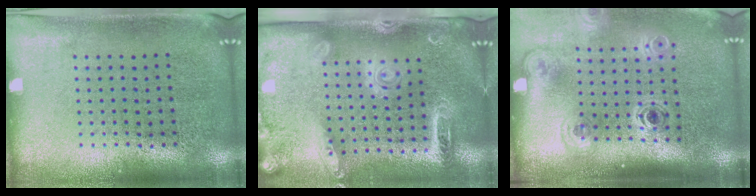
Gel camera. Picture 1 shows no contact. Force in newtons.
{"total": 2.6, "press": 2.0, "slide": 1.7}
{"total": 1.8, "press": 1.2, "slide": 1.3}